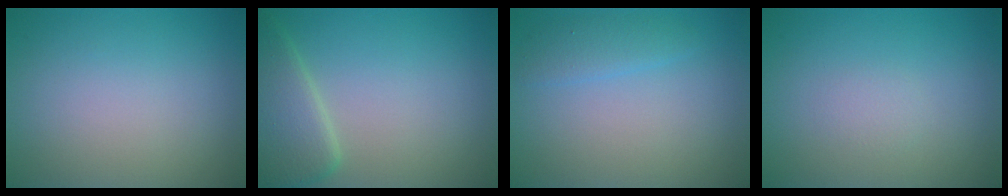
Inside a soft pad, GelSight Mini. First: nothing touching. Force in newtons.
{"total": 4.4, "press": 4.4, "slide": 0.3}
{"total": 1.7, "press": 1.7, "slide": 0.2}
{"total": 0.8, "press": 0.8, "slide": 0.1}